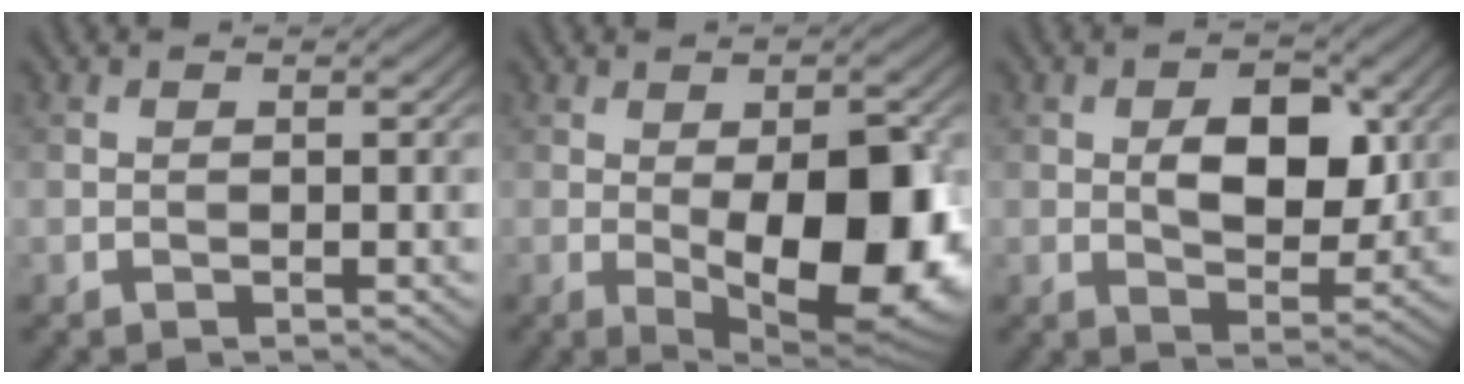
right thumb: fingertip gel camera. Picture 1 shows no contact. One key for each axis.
{"total": 15.1, "fx": -1.9, "fy": 6.5, "fz": 13.5, "tx": -0.175, "ty": -0.007, "tz": -0.021}
{"total": 7.7, "fx": 1.2, "fy": 4.4, "fz": 6.2, "tx": -0.098, "ty": -0.002, "tz": 0.020}